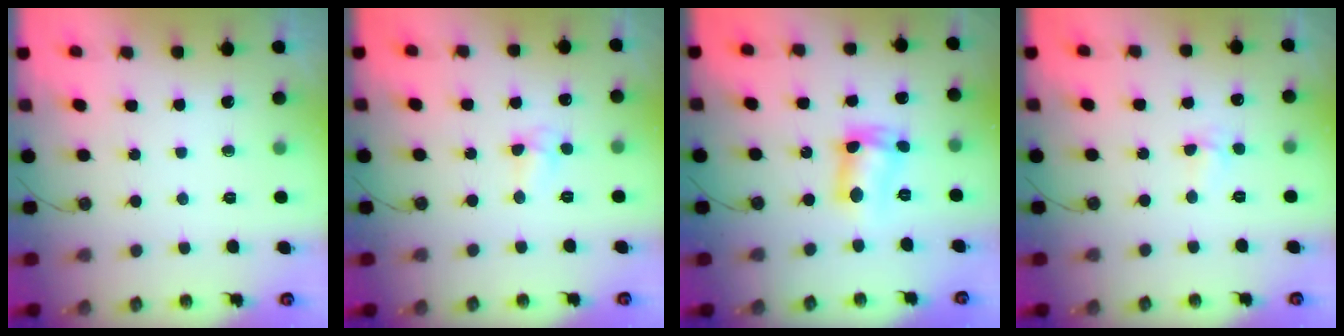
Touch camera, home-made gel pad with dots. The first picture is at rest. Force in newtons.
{"total": 5.7, "press": 5.7, "slide": 0.6}
{"total": 9.5, "press": 8.7, "slide": 3.8}
{"total": 3.6, "press": 3.6, "slide": 0.4}